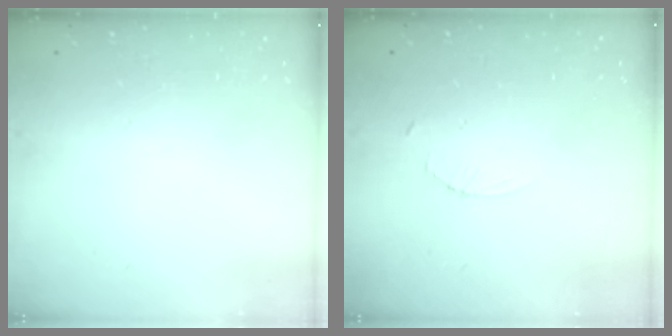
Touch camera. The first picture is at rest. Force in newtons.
{"total": 2.3, "press": 2.3, "slide": 0.3}